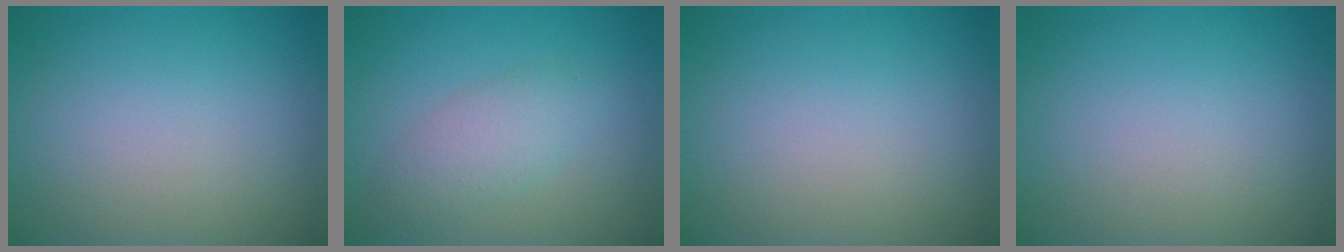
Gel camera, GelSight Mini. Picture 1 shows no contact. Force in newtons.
{"total": 2.9, "press": 2.9, "slide": 0.1}
{"total": 0.0}
{"total": 0.0}